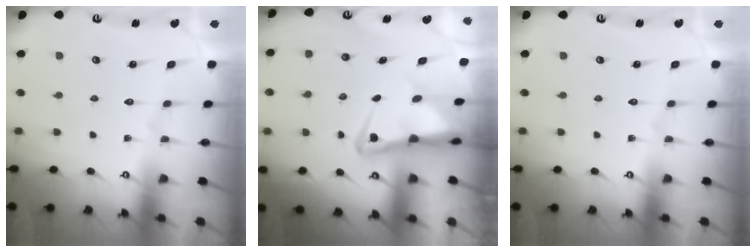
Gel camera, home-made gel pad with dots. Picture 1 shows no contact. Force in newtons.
{"total": 4.7, "press": 4.7, "slide": 0.7}
{"total": 0.0}